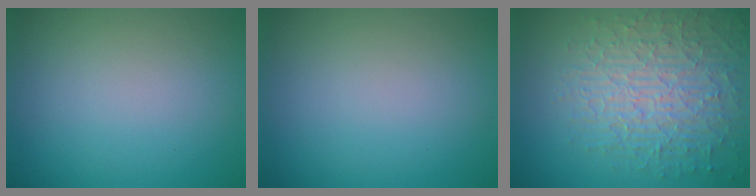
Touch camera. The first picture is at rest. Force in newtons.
{"total": 0.0}
{"total": 7.7, "press": 5.6, "slide": 5.3}